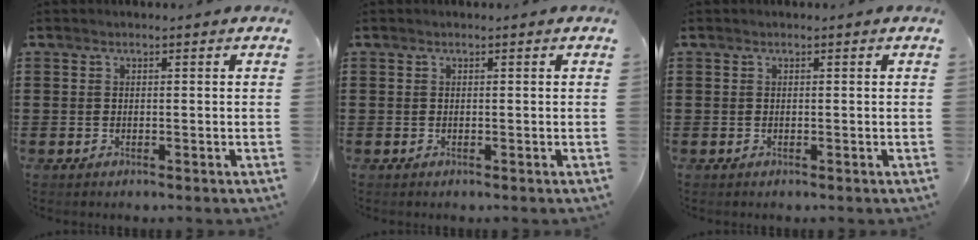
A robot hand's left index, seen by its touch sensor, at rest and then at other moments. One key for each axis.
{"total": 0.0}
{"total": 0.0}